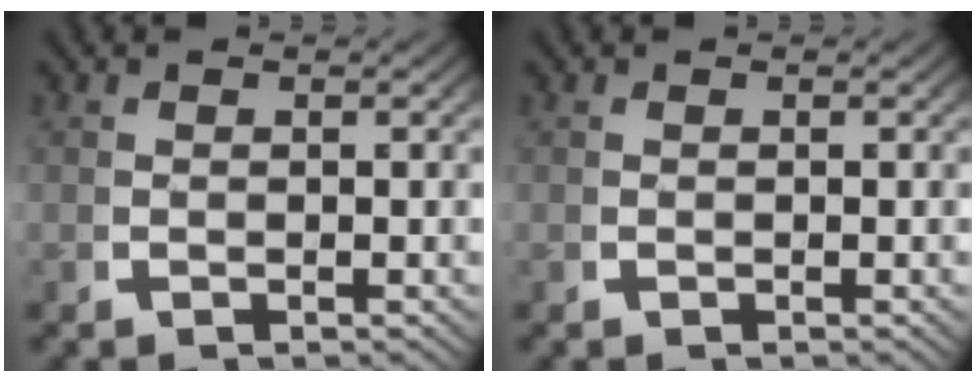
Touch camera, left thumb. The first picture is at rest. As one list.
[{"total": 0.0}]